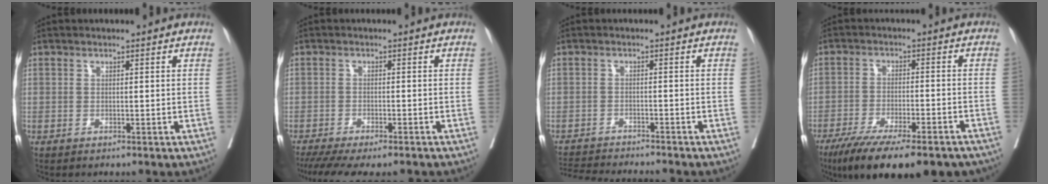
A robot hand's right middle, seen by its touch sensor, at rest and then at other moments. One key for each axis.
{"total": 13.2, "fx": -11.1, "fy": 2.4, "fz": 6.7, "tx": -0.121, "ty": -0.025, "tz": -0.156}
{"total": 9.9, "fx": -9.4, "fy": -0.2, "fz": 3.1, "tx": -0.042, "ty": -0.009, "tz": -0.142}
{"total": 19.0, "fx": -14.6, "fy": 4.1, "fz": 11.5, "tx": -0.154, "ty": -0.025, "tz": -0.213}